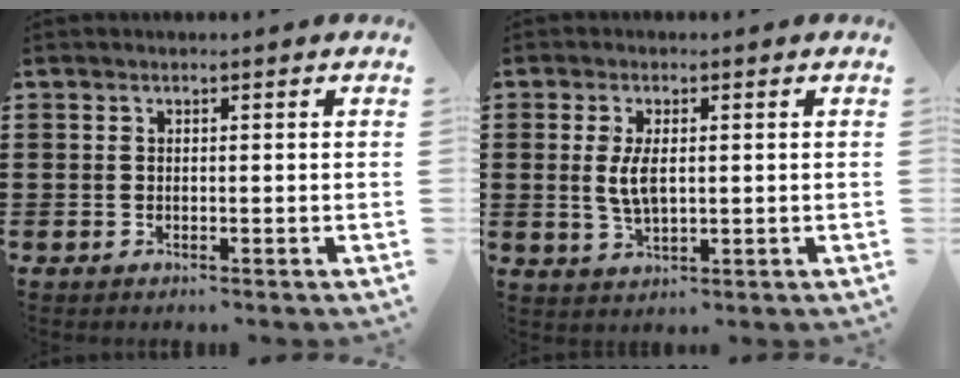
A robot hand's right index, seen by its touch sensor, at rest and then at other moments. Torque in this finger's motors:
{"motor_torque": [1.07, 1.07, 0.42, 0.10]}